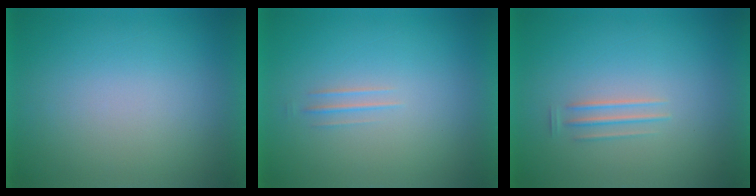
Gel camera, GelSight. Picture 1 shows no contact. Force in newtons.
{"total": 1.3}
{"total": 1.6}